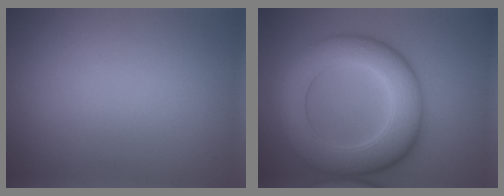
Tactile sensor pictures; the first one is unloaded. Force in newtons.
{"total": 9.1, "press": 9.1, "slide": 0.2}